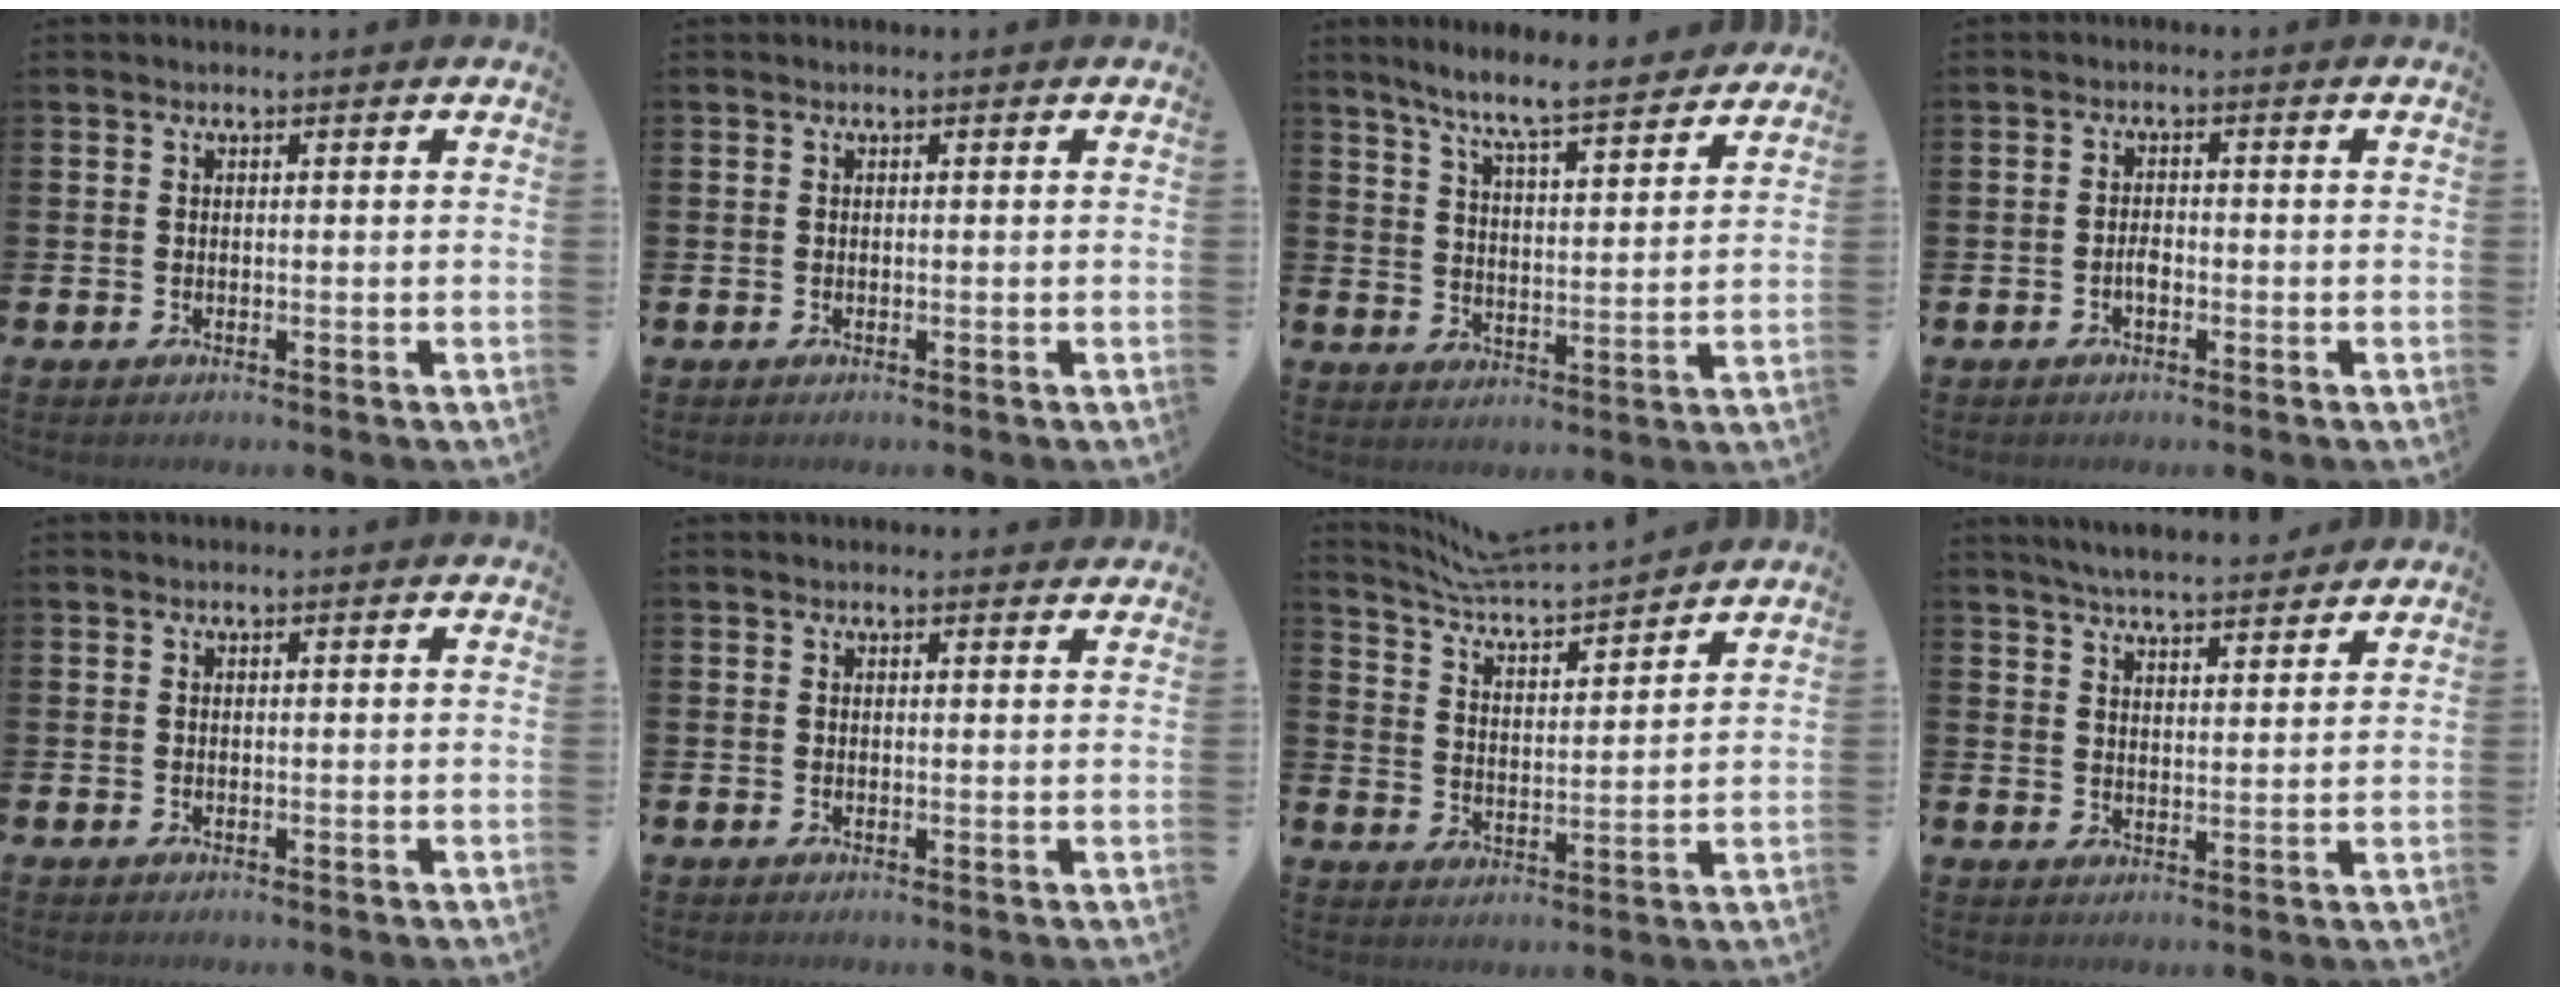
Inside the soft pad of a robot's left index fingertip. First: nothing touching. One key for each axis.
{"total": 0.0}
{"total": 7.9, "fx": 7.3, "fy": 0.3, "fz": 2.9, "tx": -0.077, "ty": -0.048, "tz": 0.125}
{"total": 1.8, "fx": -0.7, "fy": 0.9, "fz": 1.4, "tx": -0.025, "ty": 0.002, "tz": -0.014}
{"total": 0.0}
{"total": 0.8, "fx": 0.8, "fy": 0.2, "fz": 0.2, "tx": 0.009, "ty": -0.003, "tz": 0.011}
{"total": 5.8, "fx": 5.7, "fy": 0.3, "fz": 1.2, "tx": -0.050, "ty": -0.051, "tz": 0.095}
{"total": 5.4, "fx": 5.3, "fy": 0.3, "fz": 1.0, "tx": -0.027, "ty": -0.028, "tz": 0.093}